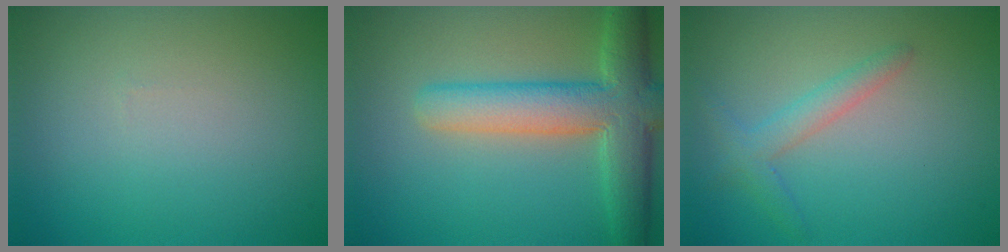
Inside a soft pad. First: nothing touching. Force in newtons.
{"total": 7.4, "press": 7.4, "slide": 0.7}
{"total": 2.2, "press": 2.2, "slide": 0.1}